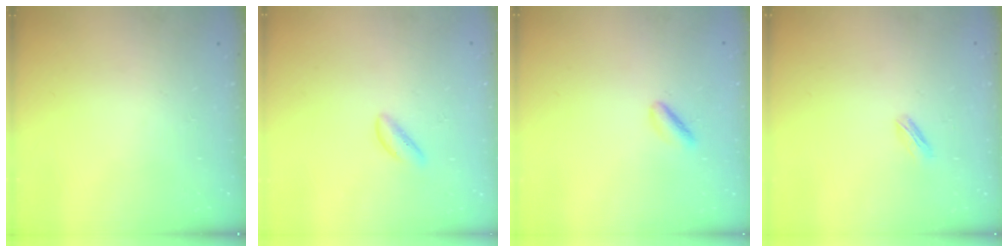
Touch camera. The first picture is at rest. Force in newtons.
{"total": 1.7, "press": 1.6, "slide": 0.7}
{"total": 2.7, "press": 2.6, "slide": 0.8}
{"total": 2.2, "press": 2.2, "slide": 0.5}